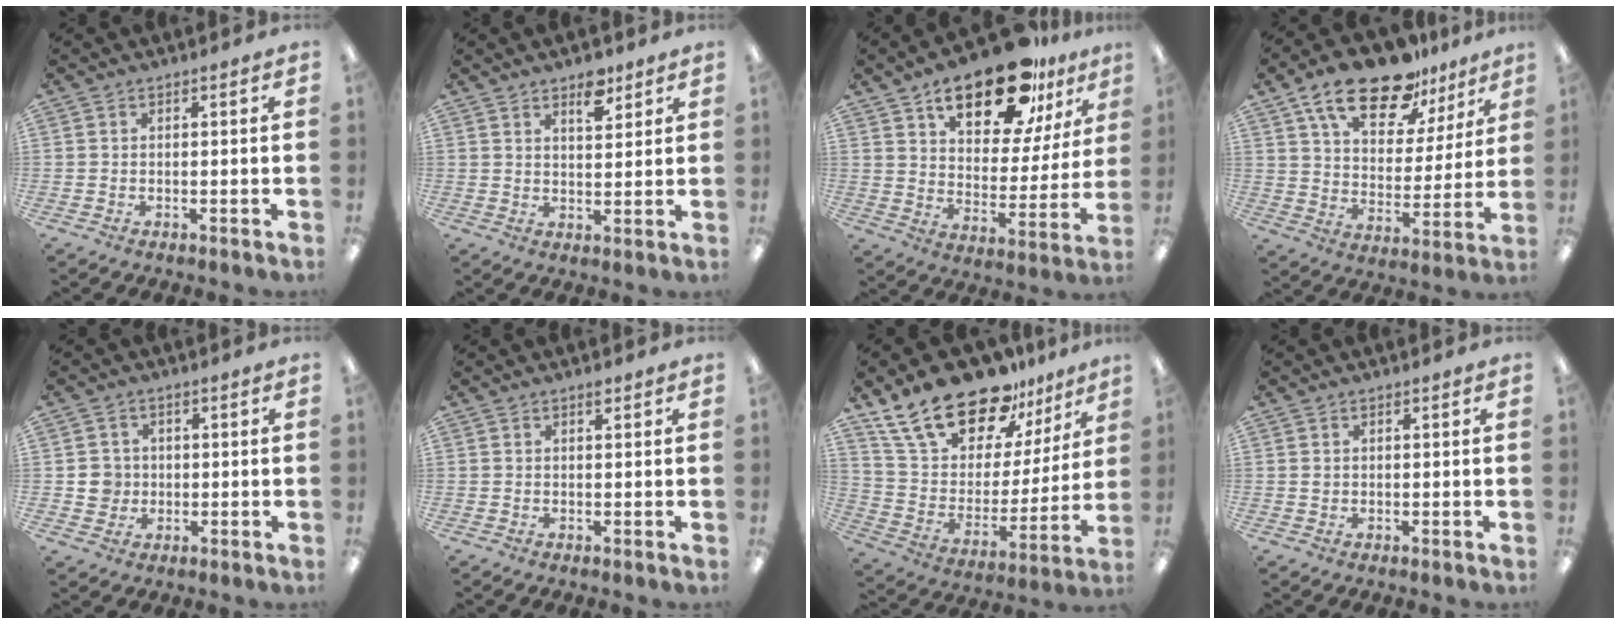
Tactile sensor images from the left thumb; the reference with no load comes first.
{"total": 5.7, "force": [4.3, 2.5, 2.8], "torque": [-0.016, -0.030, 0.069]}
{"total": 21.4, "force": [14.5, 9.2, 12.8], "torque": [-0.197, -0.074, 0.243]}
{"total": 18.7, "force": [13.3, 8.6, 10.0], "torque": [-0.174, -0.072, 0.232]}
{"total": 4.5, "force": [0.1, 4.4, 0.8], "torque": [-0.008, 0.004, -0.001]}
{"total": 1.1, "force": [0.8, 0.4, 0.6], "torque": [-0.005, -0.003, 0.013]}
{"total": 22.5, "force": [17.7, 10.1, 9.5], "torque": [-0.178, -0.121, 0.320]}
{"total": 0.8, "force": [0.3, 0.7, 0.2], "torque": [-0.004, 0.004, 0.004]}